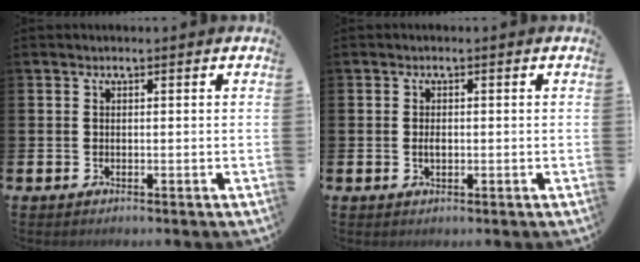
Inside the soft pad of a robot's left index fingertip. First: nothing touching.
{"total": 1.1, "force": [-0.1, 0.6, 0.9], "torque": [-0.016, 0.003, -0.004]}